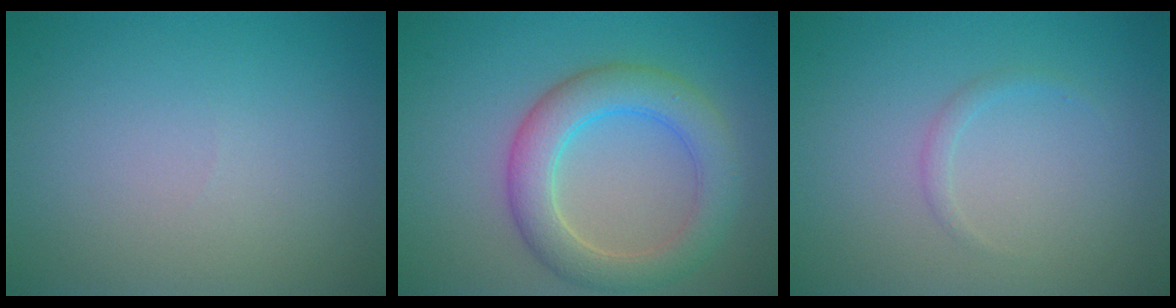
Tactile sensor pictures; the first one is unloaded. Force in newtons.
{"total": 5.4, "press": 5.4, "slide": 0.1}
{"total": 0.8, "press": 0.8, "slide": 0.1}